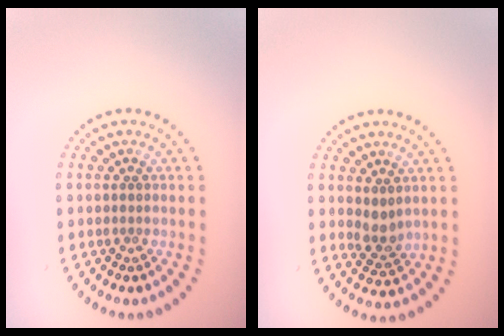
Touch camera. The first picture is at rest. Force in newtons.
{"total": 2.1, "press": 1.9, "slide": 1.0}